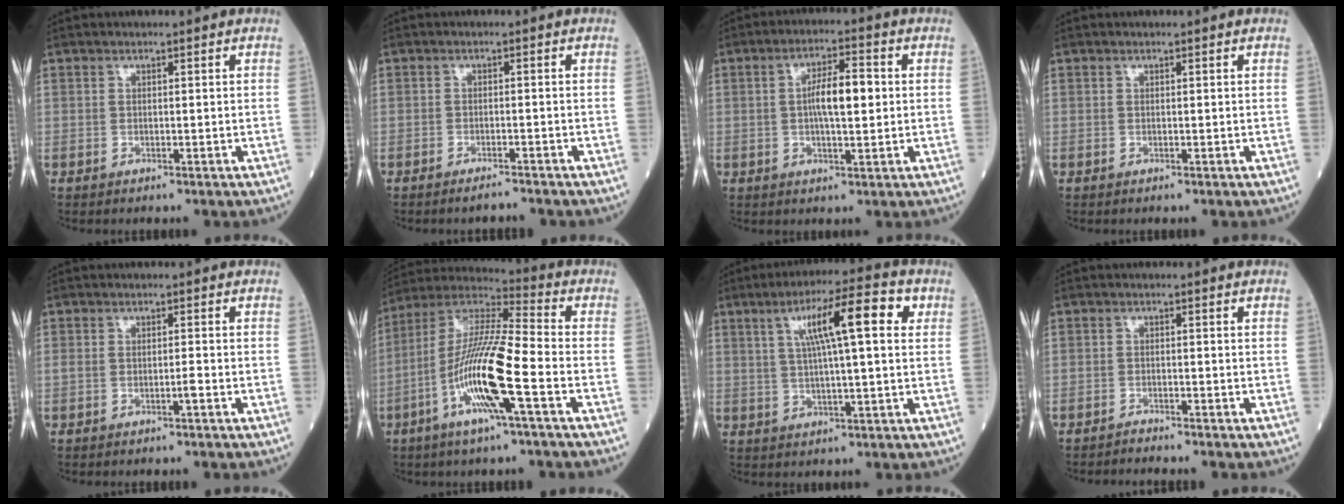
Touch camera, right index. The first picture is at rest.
{"total": 2.3, "force": [-2.2, 0.2, 0.6], "torque": [-0.013, -0.004, -0.032]}
{"total": 6.7, "force": [0.5, 1.6, 6.5], "torque": [-0.117, 0.012, 0.006]}
{"total": 0.0}
{"total": 1.1, "force": [-0.5, 0.0, 1.0], "torque": [-0.017, 0.007, -0.005]}
{"total": 15.0, "force": [-5.0, 0.6, 14.1], "torque": [-0.286, -0.002, -0.098]}
{"total": 11.1, "force": [3.6, 1.2, 10.4], "torque": [-0.169, 0.024, 0.054]}
{"total": 1.5, "force": [-1.4, -0.4, -0.3], "torque": [0.004, -0.004, -0.025]}